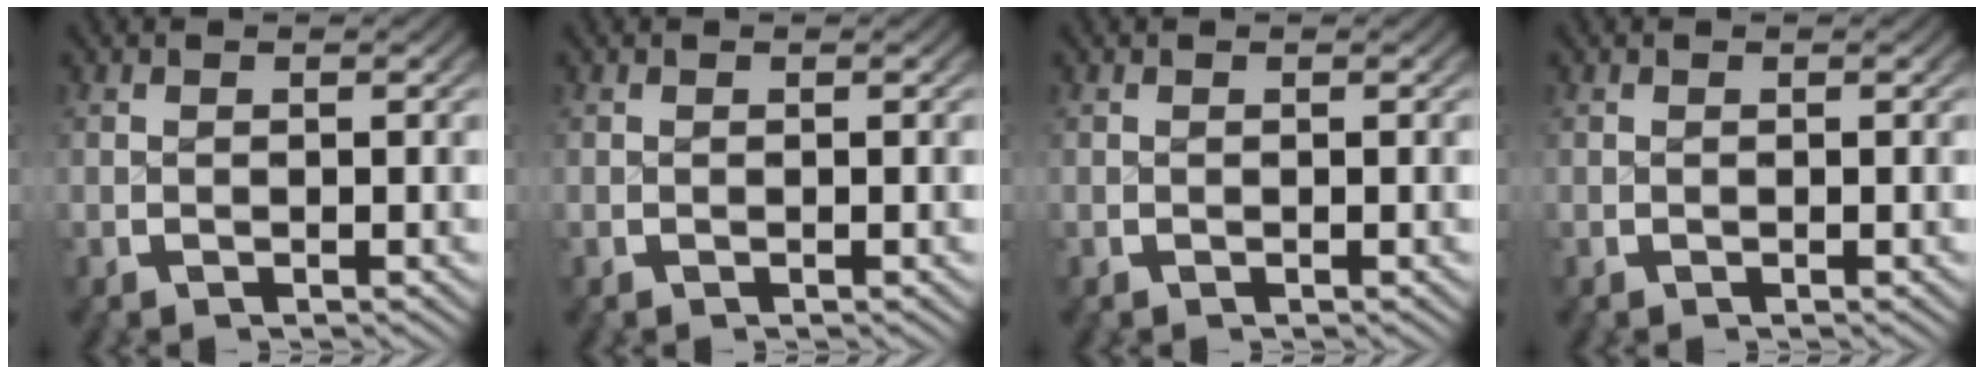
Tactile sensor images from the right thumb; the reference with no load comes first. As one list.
[{"total": 0.0}, {"total": 0.0}, {"total": 0.0}]